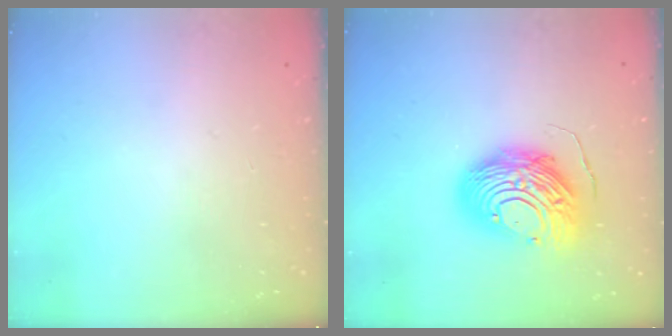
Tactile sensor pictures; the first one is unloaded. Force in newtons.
{"total": 13.7, "press": 13.6, "slide": 1.3}